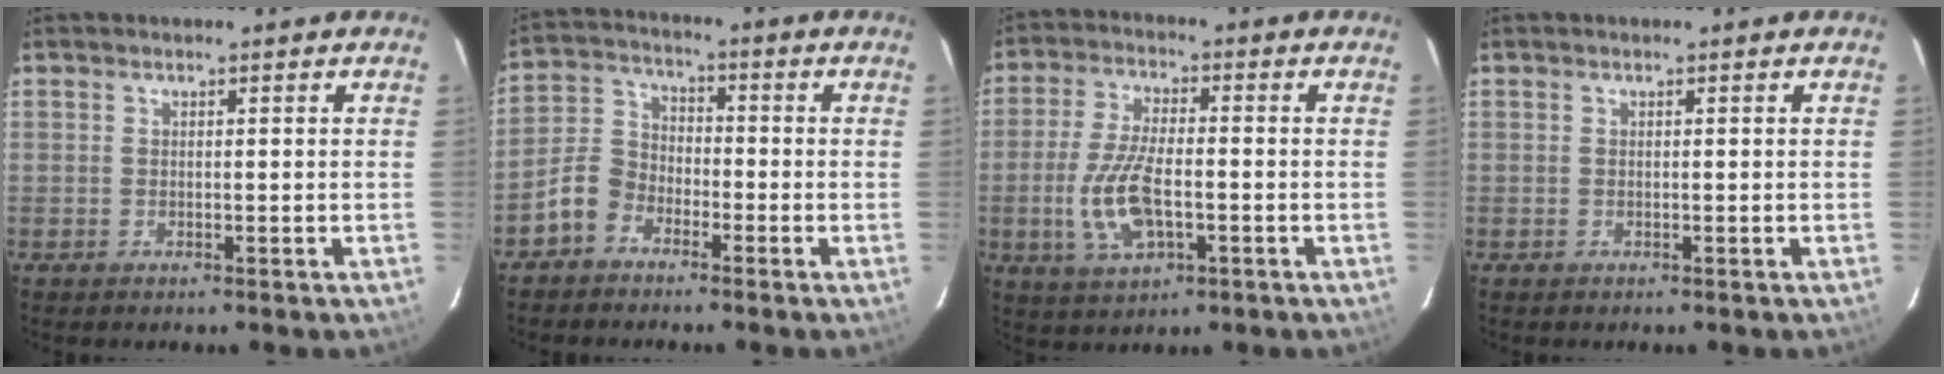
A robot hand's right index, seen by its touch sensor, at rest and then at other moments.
{"total": 6.5, "force": [-4.2, 4.4, 2.2], "torque": [-0.053, 0.025, -0.087]}
{"total": 11.0, "force": [-2.7, 4.7, 9.6], "torque": [-0.203, -0.005, -0.047]}
{"total": 0.0}